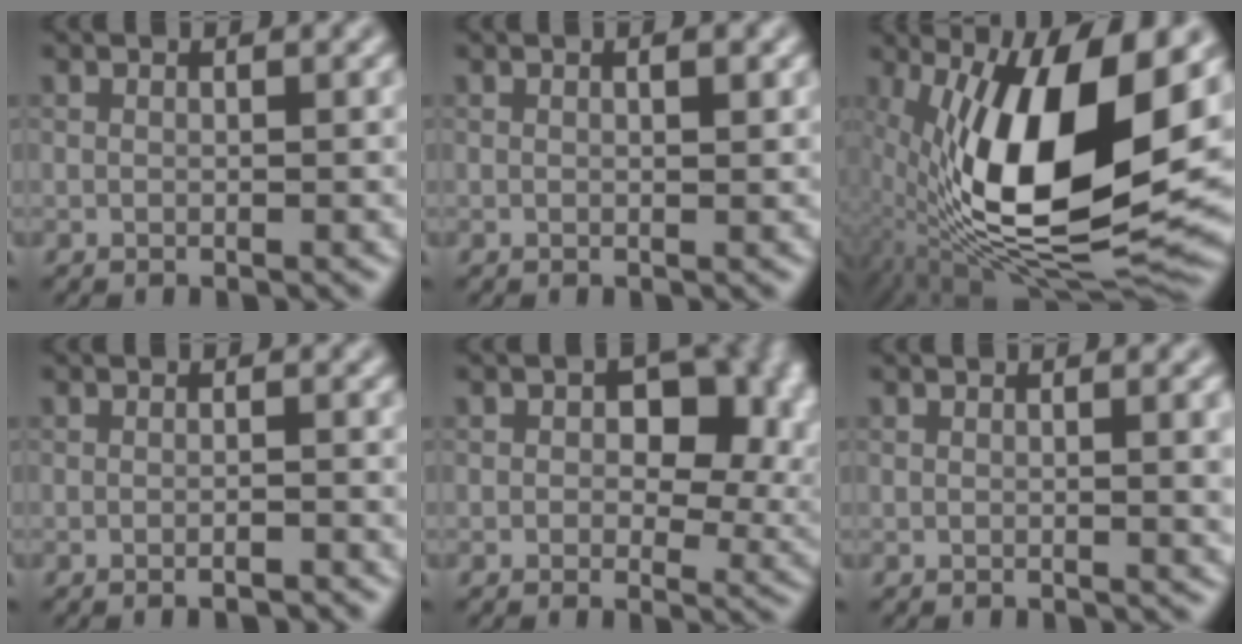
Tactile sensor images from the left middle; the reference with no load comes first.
{"total": 1.1, "force": [0.4, 0.4, 0.9], "torque": [-0.003, 0.005, 0.003]}
{"total": 14.3, "force": [0.9, 5.7, 13.1], "torque": [-0.234, -0.010, 0.020]}
{"total": 1.0, "force": [-0.9, -0.1, 0.5], "torque": [-0.009, 0.000, -0.012]}
{"total": 10.1, "force": [2.1, 6.4, 7.5], "torque": [-0.104, -0.004, 0.054]}
{"total": 3.0, "force": [0.7, 1.2, 2.7], "torque": [-0.020, 0.009, 0.012]}